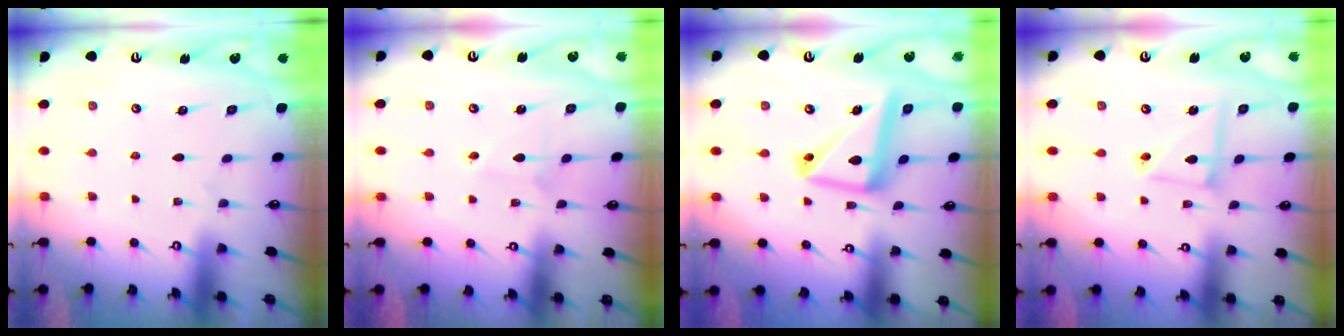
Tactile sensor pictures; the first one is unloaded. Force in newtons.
{"total": 3.1, "press": 3.1, "slide": 0.3}
{"total": 14.9, "press": 14.8, "slide": 1.4}
{"total": 8.3, "press": 8.3, "slide": 0.7}